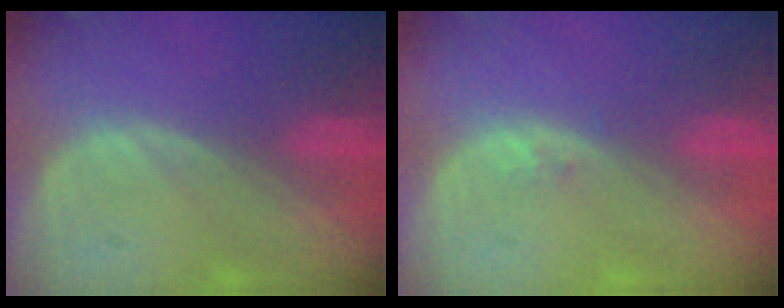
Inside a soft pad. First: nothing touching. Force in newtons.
{"total": 0.8, "press": 0.6, "slide": 0.5}